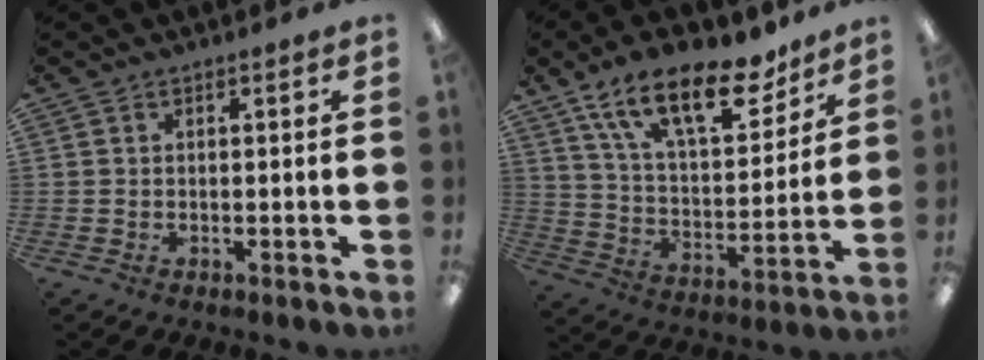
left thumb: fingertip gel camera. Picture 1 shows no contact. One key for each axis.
{"total": 20.3, "fx": 13.7, "fy": 8.5, "fz": 12.3, "tx": -0.203, "ty": -0.073, "tz": 0.236}